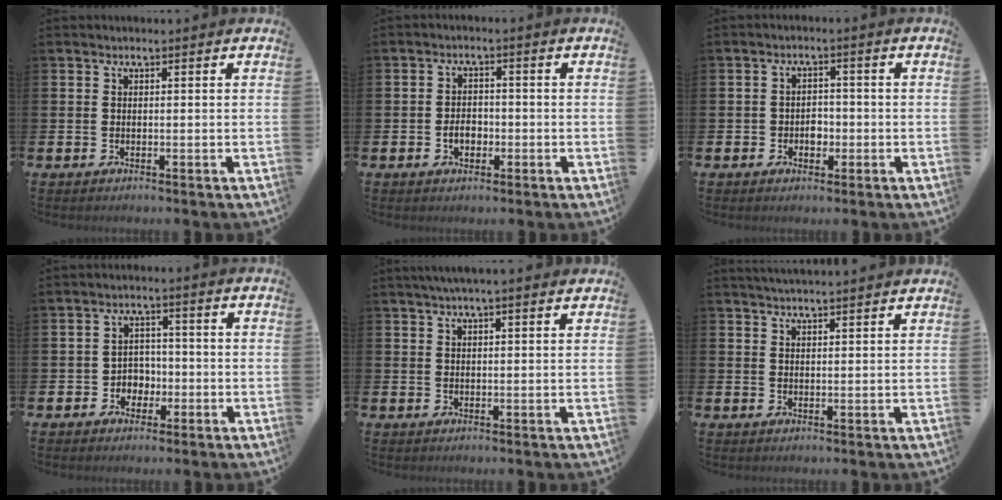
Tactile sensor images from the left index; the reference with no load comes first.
{"total": 2.7, "force": [-0.8, 2.0, 1.7], "torque": [-0.022, -0.001, -0.021]}
{"total": 2.5, "force": [-0.8, 2.0, 1.1], "torque": [-0.014, 0.001, -0.021]}
{"total": 3.1, "force": [-1.2, 2.8, 0.8], "torque": [-0.022, 0.004, -0.032]}
{"total": 2.8, "force": [2.4, 0.0, 1.4], "torque": [-0.020, -0.006, 0.042]}
{"total": 2.8, "force": [2.8, -0.3, 0.2], "torque": [-0.007, -0.011, 0.050]}